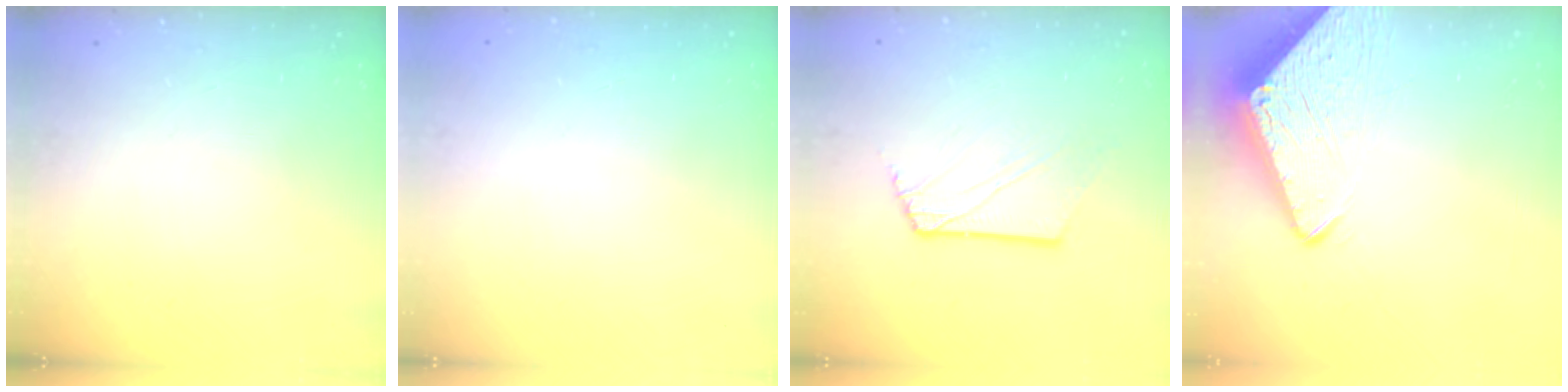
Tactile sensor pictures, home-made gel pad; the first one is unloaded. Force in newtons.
{"total": 0.0}
{"total": 3.3, "press": 3.2, "slide": 0.3}
{"total": 7.1, "press": 7.0, "slide": 0.7}